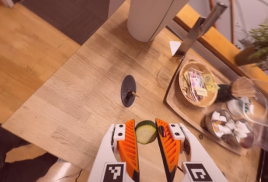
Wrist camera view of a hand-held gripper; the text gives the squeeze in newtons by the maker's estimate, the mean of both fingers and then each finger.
{"total": 9.4, "left": 10.0, "right": 8.8}